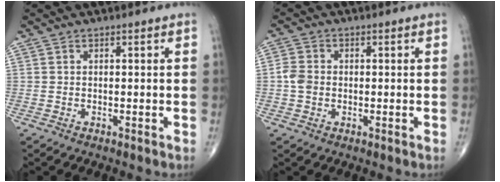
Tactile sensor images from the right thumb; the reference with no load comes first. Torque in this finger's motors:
{"motor_torque": [-0.59, 0.27, 0.11, -0.06, 0.08]}